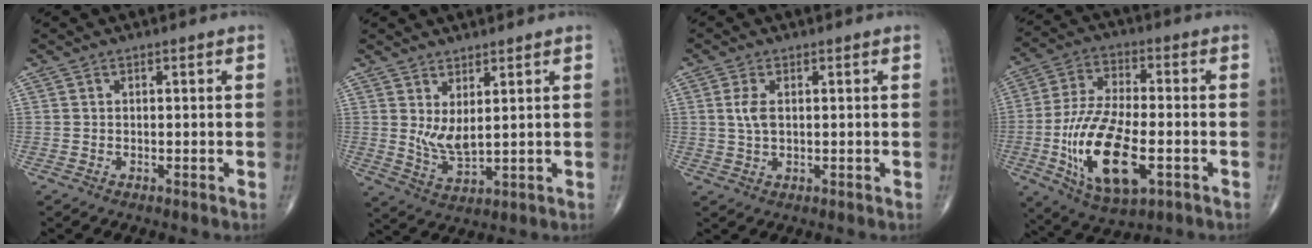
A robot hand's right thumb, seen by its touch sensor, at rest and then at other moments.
{"total": 5.5, "force": [1.8, 2.0, 4.7], "torque": [-0.090, -0.030, 0.045]}
{"total": 3.4, "force": [0.6, 1.7, 2.8], "torque": [-0.064, 0.000, 0.012]}
{"total": 18.3, "force": [-5.0, 8.0, 15.7], "torque": [-0.305, 0.007, -0.080]}